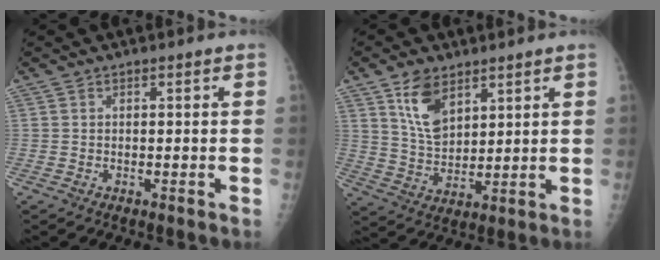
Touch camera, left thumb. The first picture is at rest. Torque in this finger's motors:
{"motor_torque": [1.06, 0.99, 0.88, -0.56, 0.24]}